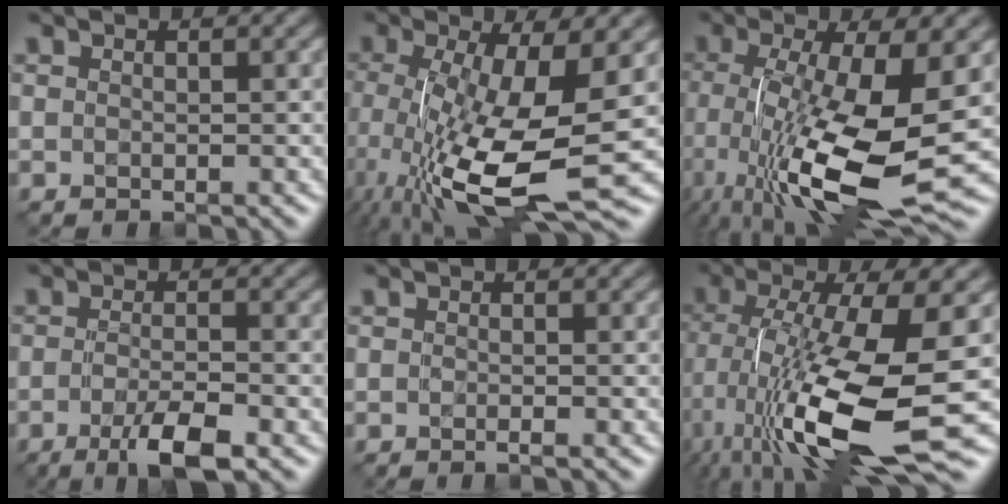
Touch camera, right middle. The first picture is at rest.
{"total": 12.7, "force": [-3.5, 4.0, 11.5], "torque": [-0.218, -0.036, -0.045]}
{"total": 12.7, "force": [-3.2, 3.9, 11.7], "torque": [-0.219, -0.037, -0.042]}
{"total": 4.5, "force": [-2.6, 0.8, 3.5], "torque": [-0.060, -0.005, -0.042]}
{"total": 0.8, "force": [-0.5, 0.2, 0.6], "torque": [-0.001, -0.002, -0.013]}
{"total": 14.4, "force": [-4.5, 4.2, 13.0], "torque": [-0.252, -0.021, -0.065]}